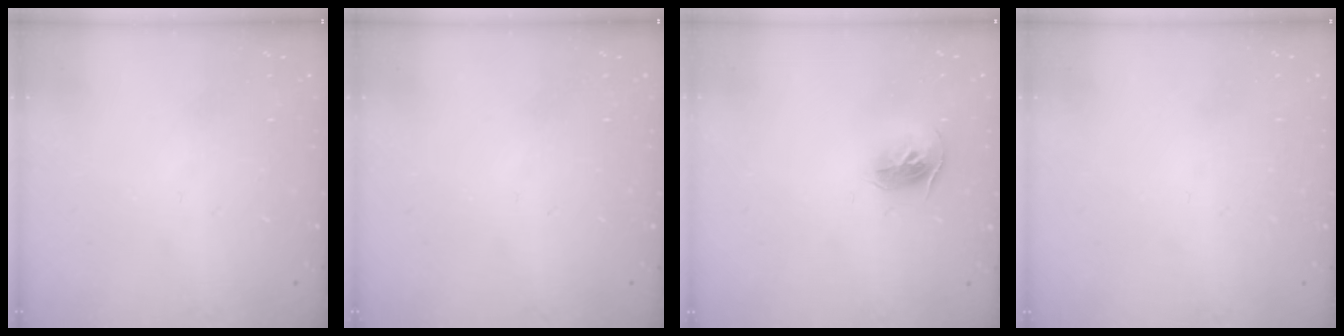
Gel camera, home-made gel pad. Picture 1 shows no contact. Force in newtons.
{"total": 0.0}
{"total": 9.2, "press": 9.1, "slide": 0.9}
{"total": 0.7, "press": 0.7, "slide": 0.1}